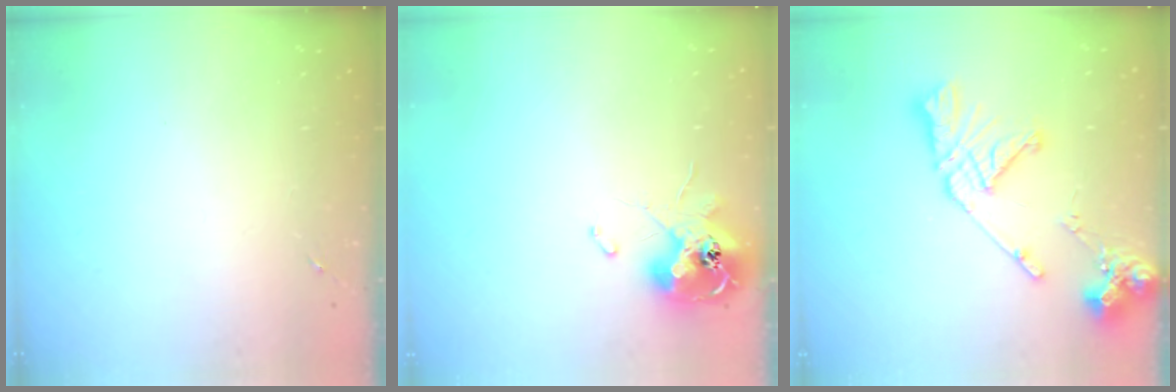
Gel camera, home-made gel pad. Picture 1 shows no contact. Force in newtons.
{"total": 12.7, "press": 12.6, "slide": 1.5}
{"total": 16.1, "press": 16.0, "slide": 2.0}